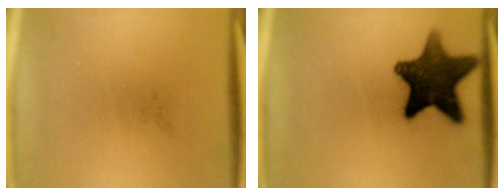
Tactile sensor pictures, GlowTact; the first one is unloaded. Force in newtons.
{"total": 14.4}